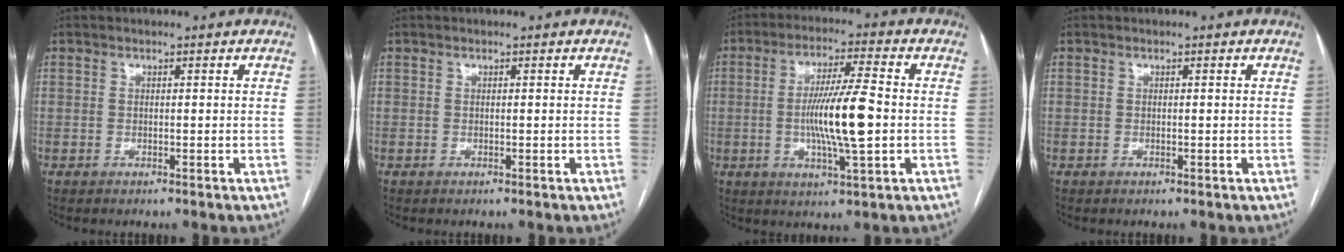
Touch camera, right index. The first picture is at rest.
{"total": 0.0}
{"total": 11.4, "force": [-1.2, 0.7, 11.3], "torque": [-0.211, -0.004, -0.024]}
{"total": 0.0}